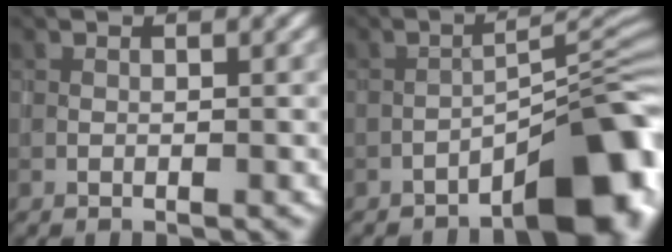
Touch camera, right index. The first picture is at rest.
{"total": 8.9, "force": [-5.5, 2.4, 6.6], "torque": [-0.078, 0.018, -0.085]}